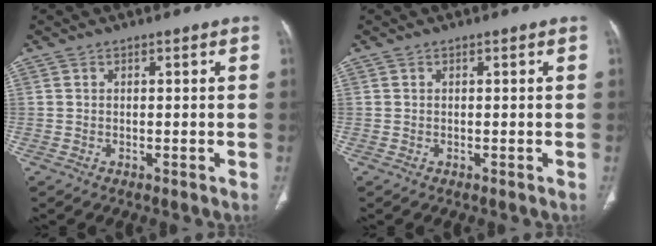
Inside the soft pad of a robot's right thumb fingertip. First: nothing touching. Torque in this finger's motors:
{"motor_torque": [0.02, 0.03, -0.08, -0.07, 0.01]}